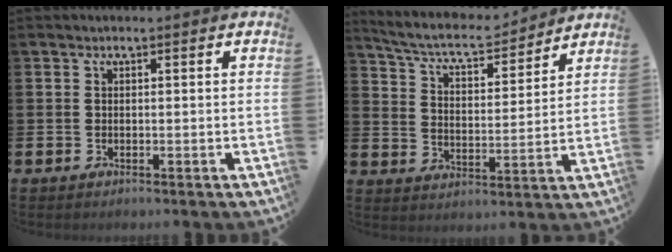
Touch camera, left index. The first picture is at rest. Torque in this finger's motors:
{"motor_torque": [0.65, -1.47, 0.05, 0.01]}